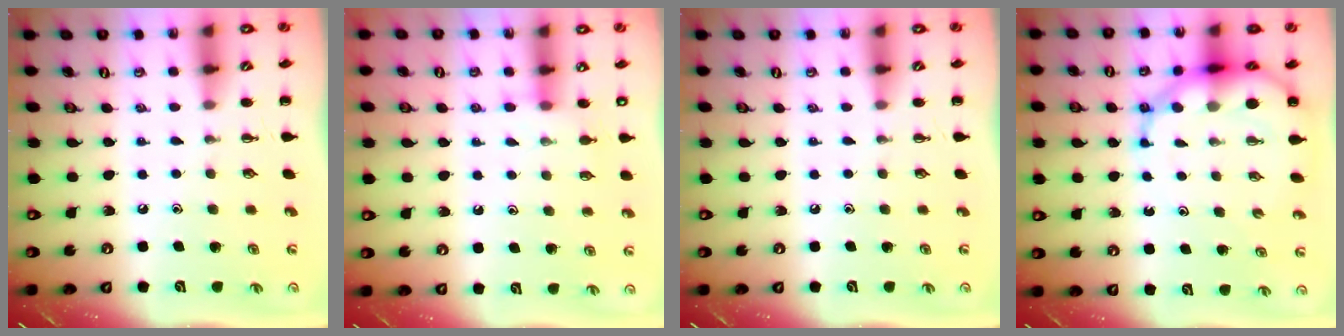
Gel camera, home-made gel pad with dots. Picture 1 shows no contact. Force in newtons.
{"total": 6.8, "press": 6.8, "slide": 0.6}
{"total": 0.0}
{"total": 10.7, "press": 10.3, "slide": 3.0}